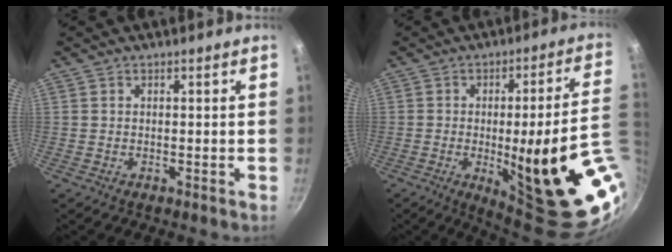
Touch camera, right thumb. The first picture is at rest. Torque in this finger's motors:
{"motor_torque": [1.72, 3.29, 1.86, -0.91, 0.25]}